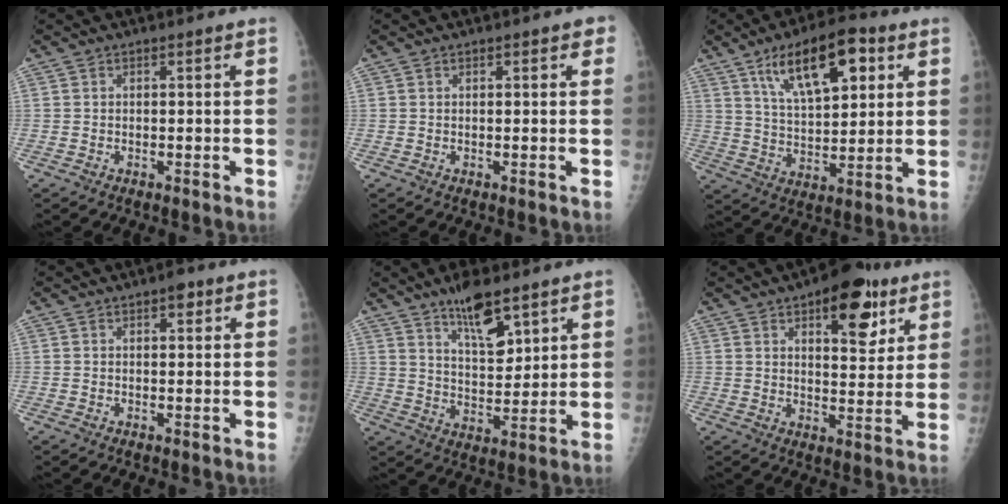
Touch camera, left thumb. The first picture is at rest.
{"total": 1.6, "force": [0.8, 0.7, 1.2], "torque": [-0.004, 0.001, 0.008]}
{"total": 15.5, "force": [7.2, 6.6, 12.0], "torque": [-0.163, -0.019, 0.123]}
{"total": 2.1, "force": [1.2, 1.0, 1.5], "torque": [-0.012, -0.002, 0.014]}
{"total": 10.2, "force": [6.7, 3.7, 6.7], "torque": [-0.093, -0.047, 0.120]}
{"total": 13.0, "force": [6.9, 5.9, 9.4], "torque": [-0.087, -0.028, 0.092]}